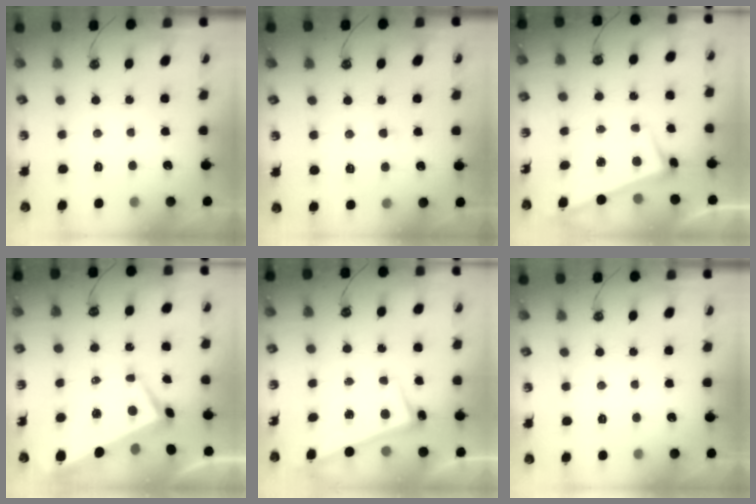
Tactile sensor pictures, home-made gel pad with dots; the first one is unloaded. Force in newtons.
{"total": 1.2, "press": 1.2, "slide": 0.1}
{"total": 2.7, "press": 2.6, "slide": 0.7}
{"total": 1.4, "press": 1.1, "slide": 0.8}
{"total": 2.7, "press": 2.7, "slide": 0.5}
{"total": 0.0}